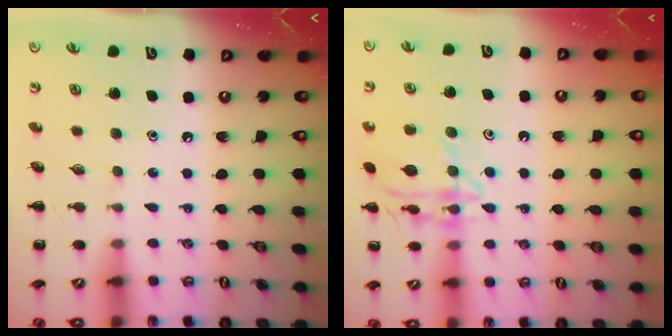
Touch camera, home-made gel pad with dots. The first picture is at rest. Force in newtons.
{"total": 14.5, "press": 14.5, "slide": 0.2}